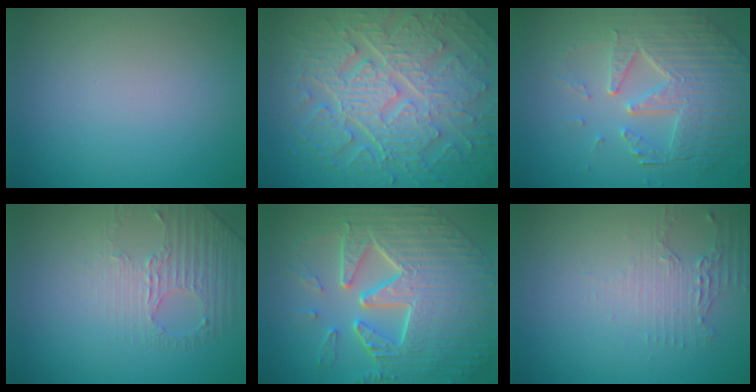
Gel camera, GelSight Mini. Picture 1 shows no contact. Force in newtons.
{"total": 10.6, "press": 7.0, "slide": 7.9}
{"total": 7.4, "press": 5.4, "slide": 5.1}
{"total": 1.8, "press": 1.5, "slide": 1.0}
{"total": 10.5, "press": 7.3, "slide": 7.5}
{"total": 2.1, "press": 1.6, "slide": 1.4}